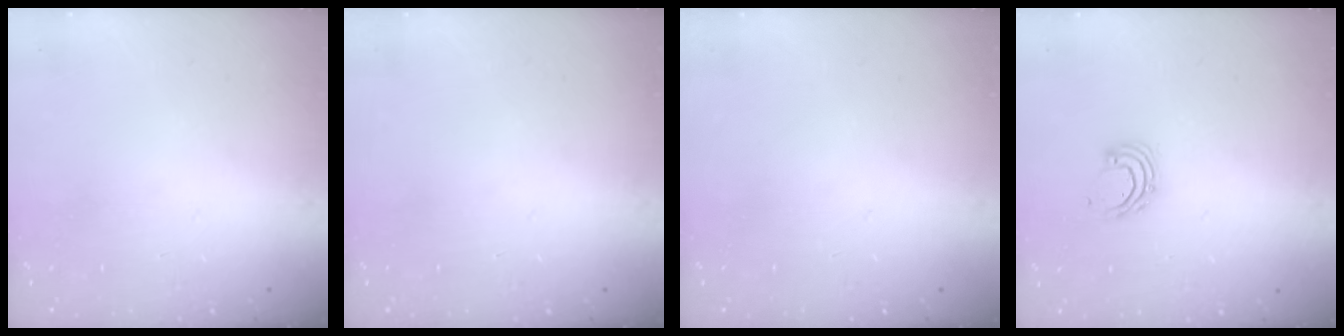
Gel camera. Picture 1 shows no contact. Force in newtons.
{"total": 0.0}
{"total": 0.0}
{"total": 4.2, "press": 4.2, "slide": 0.3}